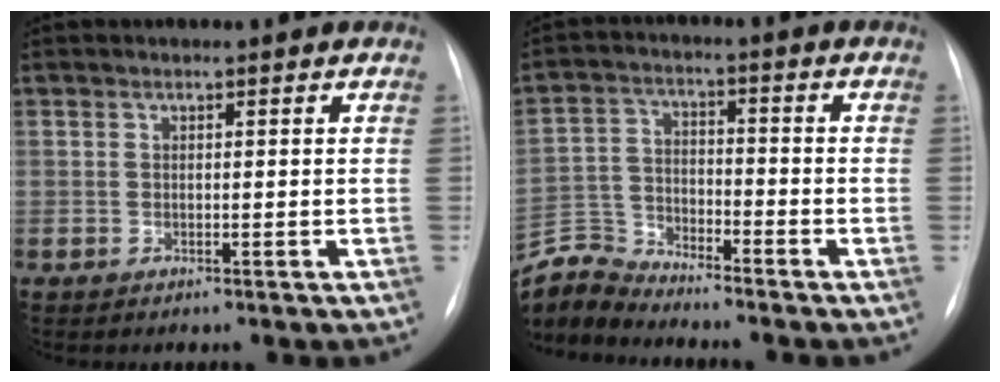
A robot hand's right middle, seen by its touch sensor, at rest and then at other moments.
{"total": 7.6, "force": [-7.6, 0.0, -0.3], "torque": [0.000, 0.005, -0.151]}